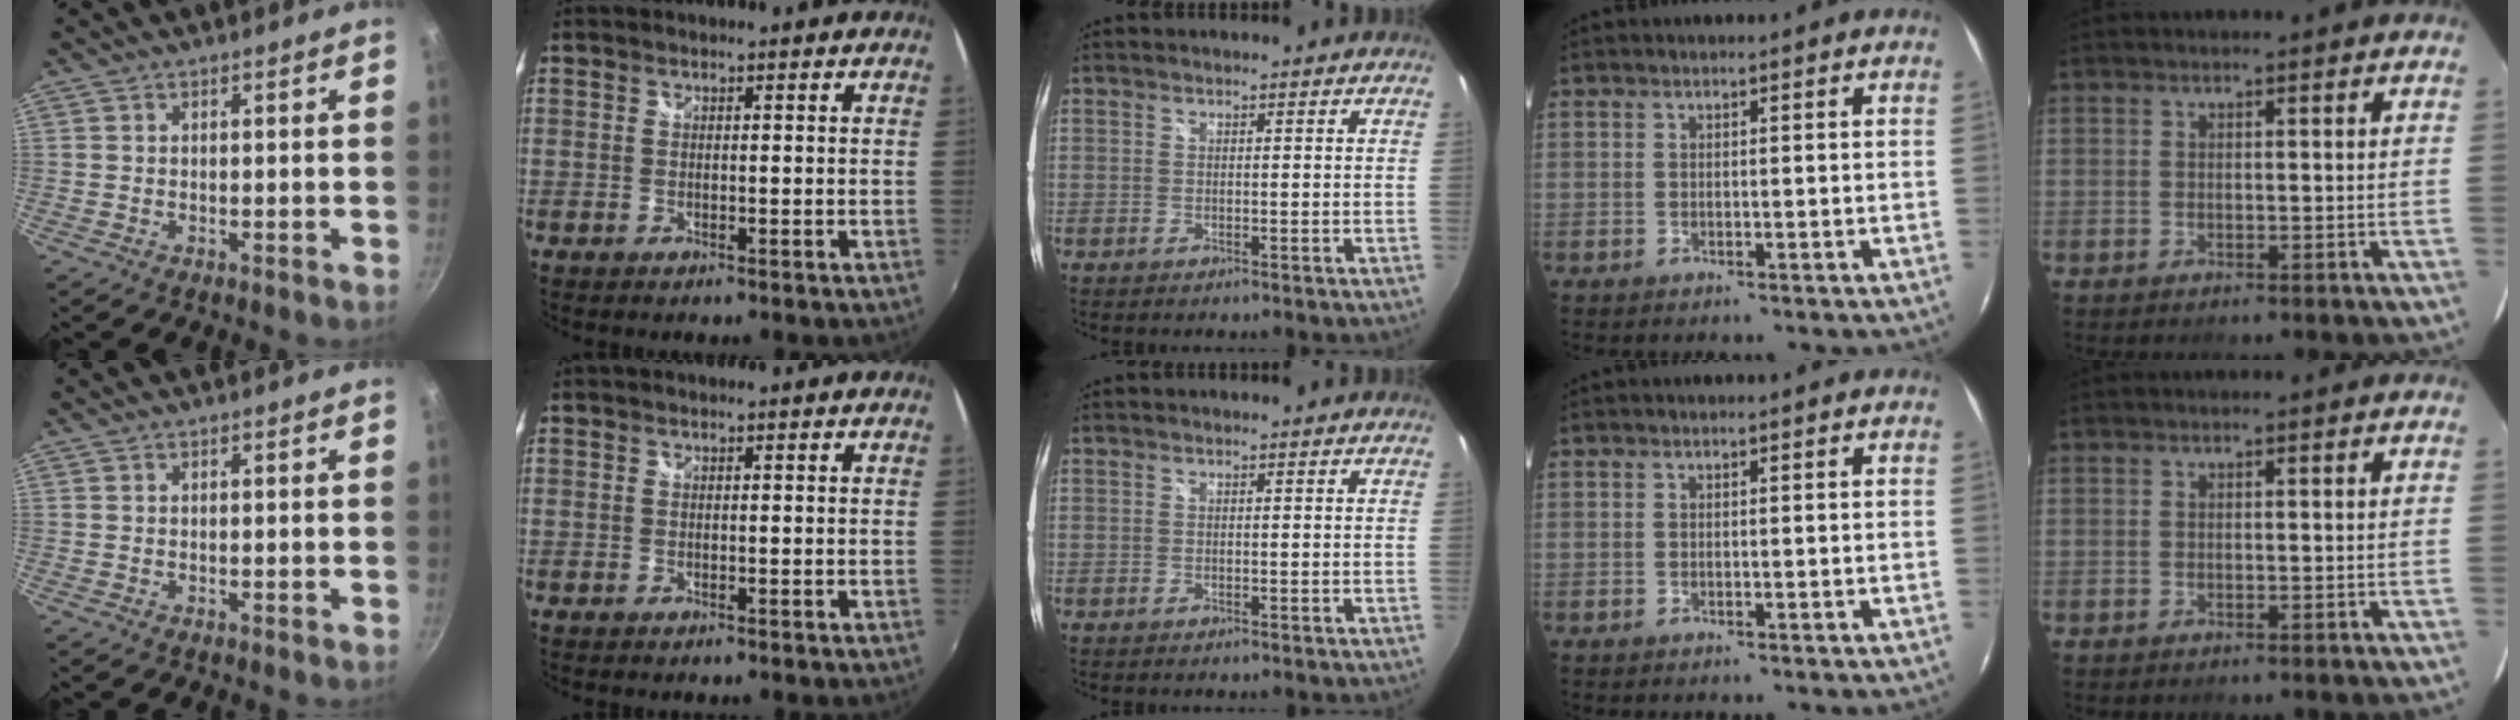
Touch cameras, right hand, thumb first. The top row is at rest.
{}